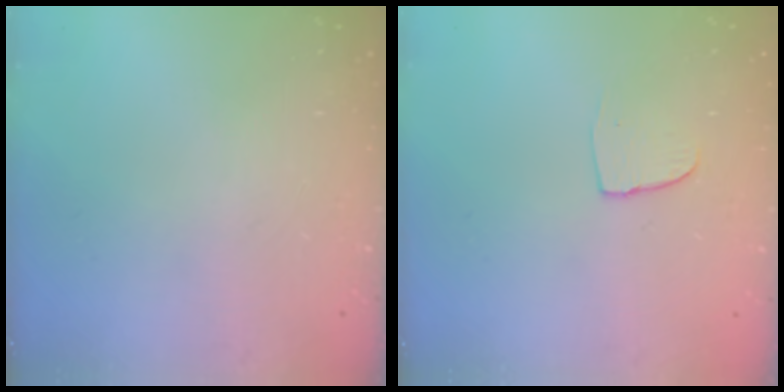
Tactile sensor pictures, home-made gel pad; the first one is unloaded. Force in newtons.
{"total": 4.2, "press": 4.2, "slide": 0.3}